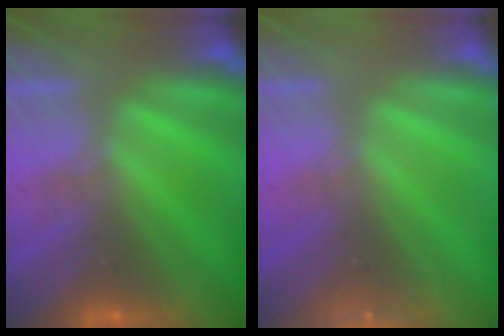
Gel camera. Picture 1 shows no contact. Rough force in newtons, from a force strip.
{"total": 2.3}